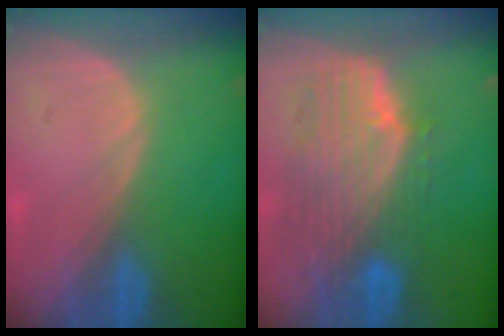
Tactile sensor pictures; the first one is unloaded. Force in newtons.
{"total": 10.2, "press": 9.0, "slide": 4.8}